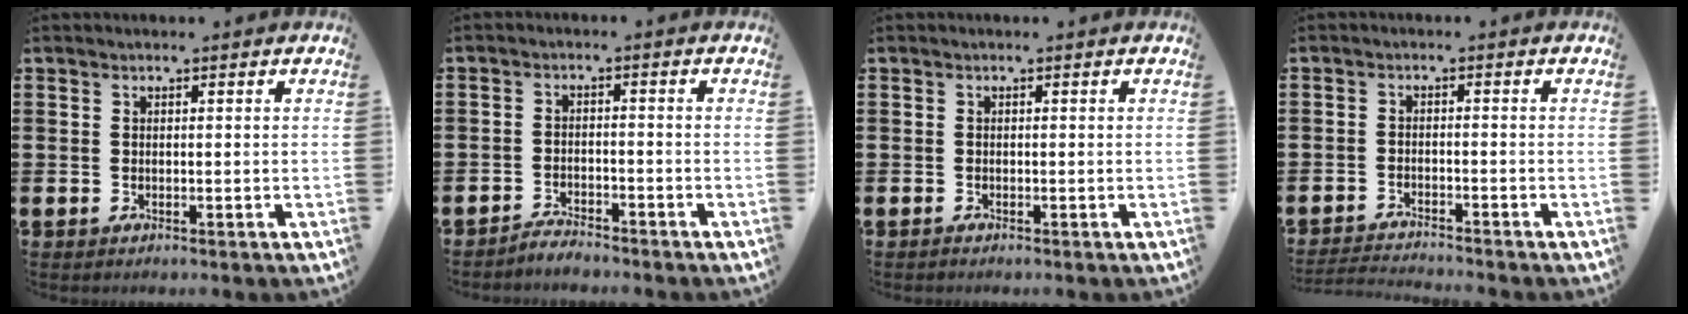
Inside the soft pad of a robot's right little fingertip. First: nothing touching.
{"total": 2.1, "force": [-2.1, 0.0, -0.2], "torque": [-0.003, 0.005, -0.044]}
{"total": 0.0}
{"total": 1.9, "force": [-1.8, -0.2, 0.1], "torque": [-0.003, 0.002, -0.038]}